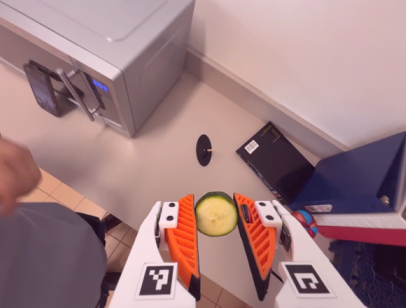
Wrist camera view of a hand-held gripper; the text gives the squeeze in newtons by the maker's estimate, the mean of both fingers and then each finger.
{"total": 7.1, "left": 6.9, "right": 7.3}